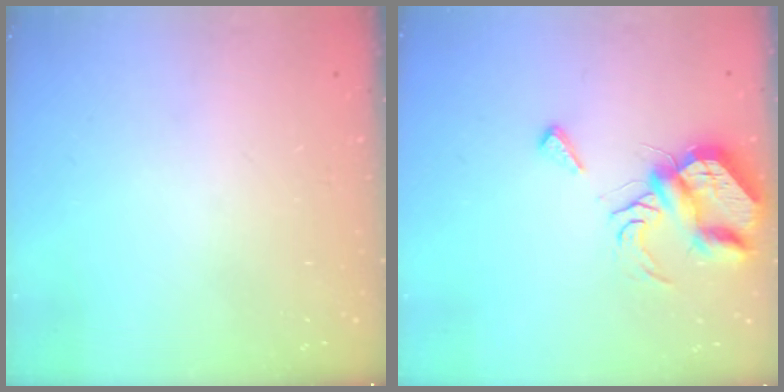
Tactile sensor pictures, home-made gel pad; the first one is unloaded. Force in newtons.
{"total": 10.1, "press": 10.0, "slide": 1.2}